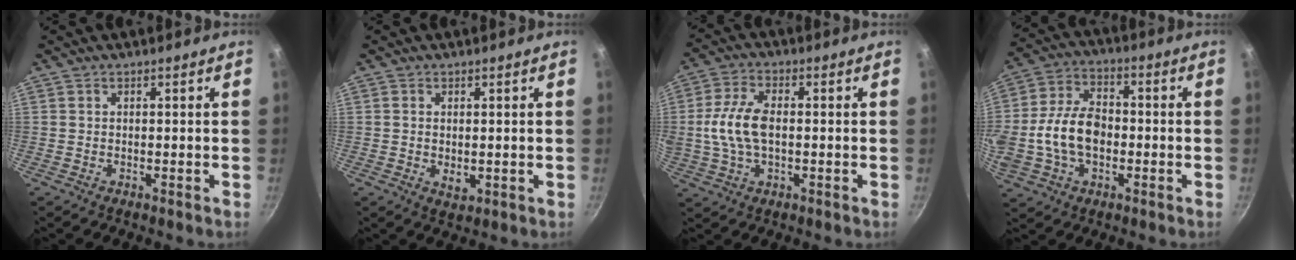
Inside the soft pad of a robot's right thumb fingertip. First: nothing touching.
{"total": 2.8, "force": [0.0, 1.8, 2.2], "torque": [-0.036, -0.007, 0.003]}
{"total": 10.1, "force": [0.0, 5.5, 8.5], "torque": [-0.172, 0.017, -0.005]}
{"total": 14.0, "force": [-1.8, 9.4, 10.2], "torque": [-0.179, 0.029, -0.040]}